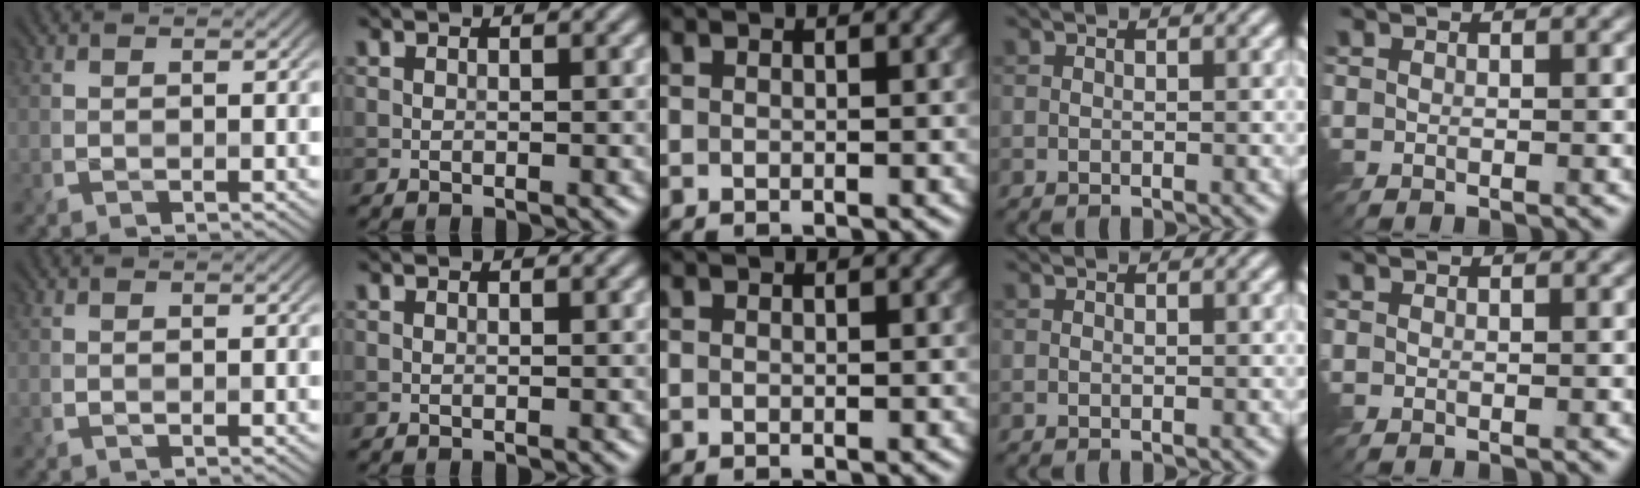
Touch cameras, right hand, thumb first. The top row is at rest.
{}